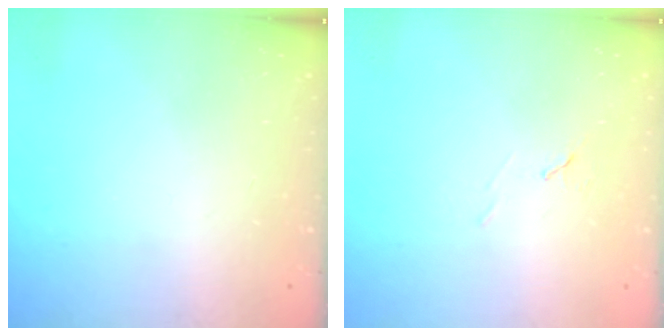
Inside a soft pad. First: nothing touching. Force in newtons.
{"total": 6.0, "press": 5.3, "slide": 2.8}